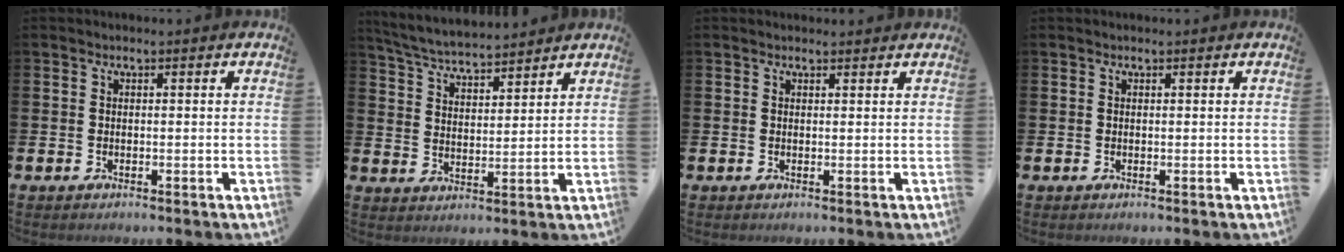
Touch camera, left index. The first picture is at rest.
{"total": 5.2, "force": [5.1, 0.4, 0.7], "torque": [-0.040, -0.032, 0.091]}
{"total": 0.6, "force": [0.6, 0.1, 0.1], "torque": [0.006, -0.002, 0.009]}
{"total": 0.0}